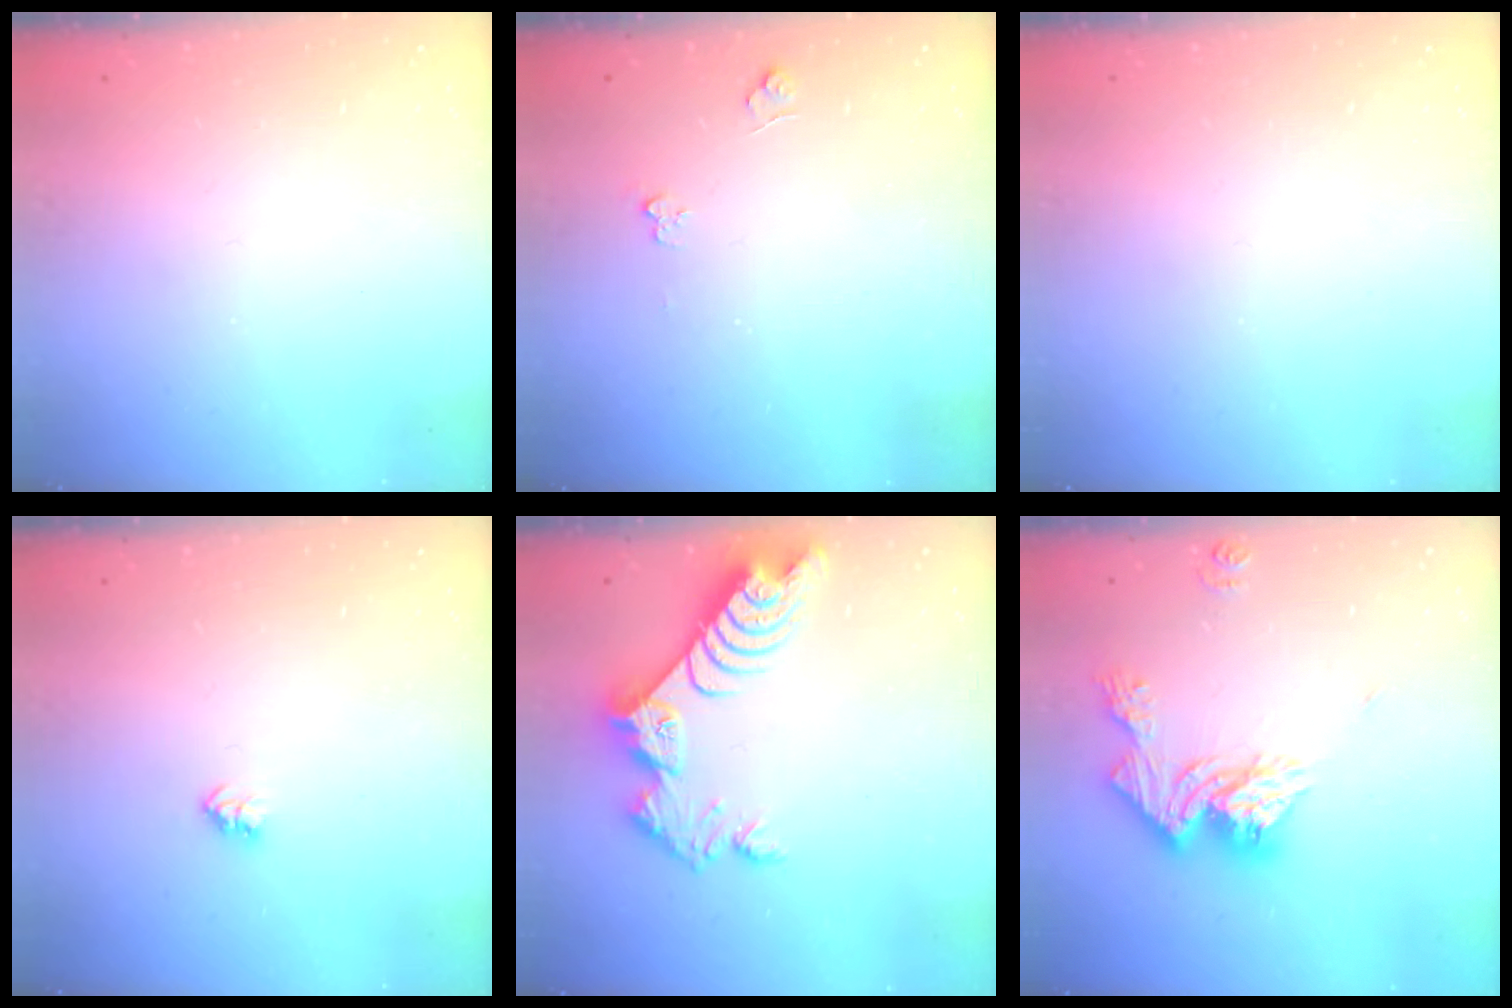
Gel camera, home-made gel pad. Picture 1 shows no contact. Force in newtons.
{"total": 3.6, "press": 3.6, "slide": 0.4}
{"total": 0.0}
{"total": 2.6, "press": 2.6, "slide": 0.4}
{"total": 9.6, "press": 9.5, "slide": 0.9}
{"total": 14.7, "press": 14.7, "slide": 1.2}